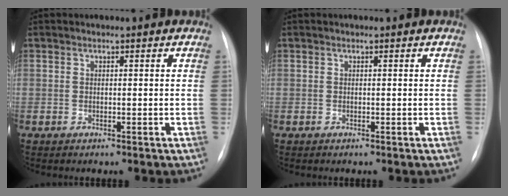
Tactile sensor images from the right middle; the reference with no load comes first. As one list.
[{"total": 0.0}]